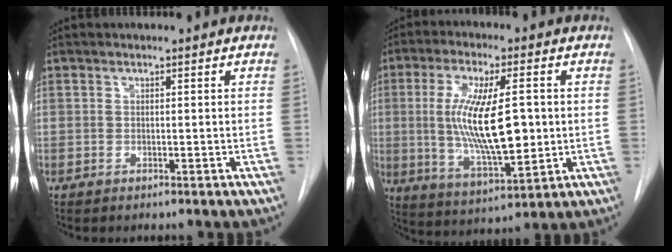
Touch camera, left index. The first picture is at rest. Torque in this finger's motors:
{"motor_torque": [2.14, 0.00, 0.49, 0.17]}